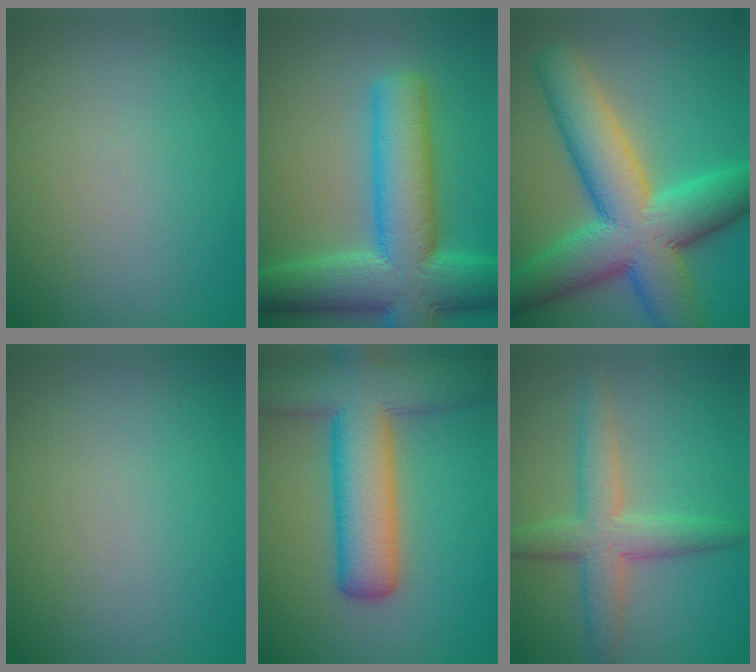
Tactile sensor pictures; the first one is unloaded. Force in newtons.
{"total": 11.3, "press": 11.3, "slide": 0.7}
{"total": 12.2, "press": 12.2, "slide": 0.5}
{"total": 0.0}
{"total": 10.4, "press": 10.4, "slide": 0.6}
{"total": 4.5, "press": 4.5, "slide": 0.1}